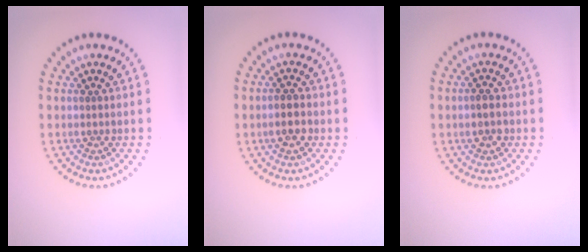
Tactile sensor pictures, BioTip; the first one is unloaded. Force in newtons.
{"total": 2.4, "press": 2.3, "slide": 0.6}
{"total": 1.8, "press": 1.8, "slide": 0.0}